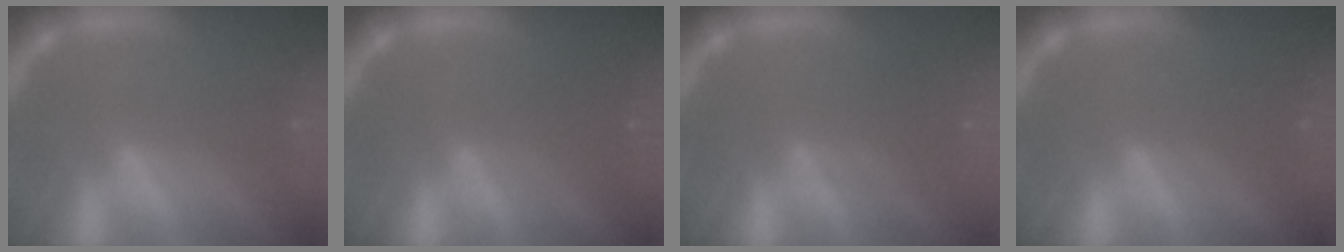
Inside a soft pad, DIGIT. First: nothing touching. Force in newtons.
{"total": 2.5}
{"total": 2.5}
{"total": 2.0}